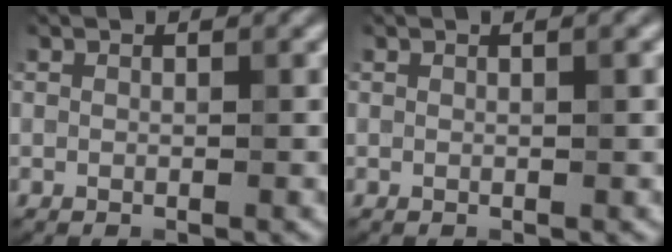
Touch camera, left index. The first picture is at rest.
{"total": 1.0, "force": [0.3, 0.3, 0.9], "torque": [-0.008, 0.005, 0.001]}